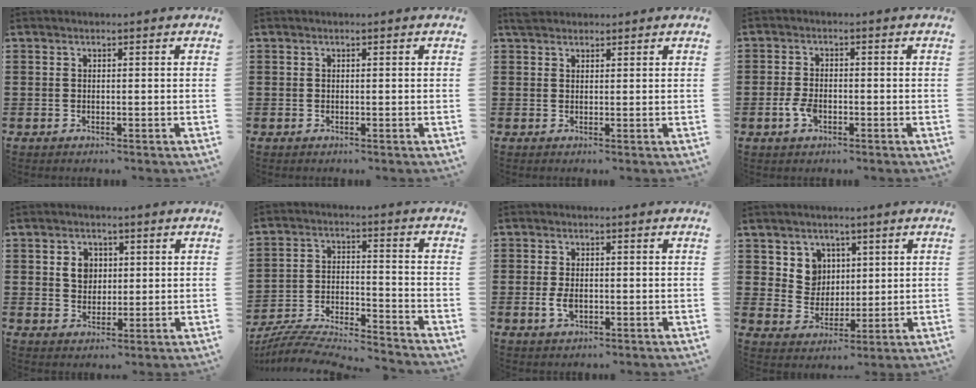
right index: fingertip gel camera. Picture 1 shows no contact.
{"total": 0.0}
{"total": 1.1, "force": [1.0, 0.4, -0.1], "torque": [-0.002, 0.001, 0.022]}
{"total": 3.2, "force": [-1.3, 1.6, 2.5], "torque": [-0.059, -0.008, -0.024]}
{"total": 4.0, "force": [1.0, 3.3, 1.9], "torque": [-0.049, 0.013, 0.016]}
{"total": 6.2, "force": [-5.9, 0.4, 1.6], "torque": [-0.042, -0.012, -0.122]}
{"total": 2.7, "force": [-0.5, 1.5, 2.2], "torque": [-0.057, -0.008, -0.011]}
{"total": 5.9, "force": [2.6, 5.2, 1.0], "torque": [-0.041, 0.009, 0.047]}